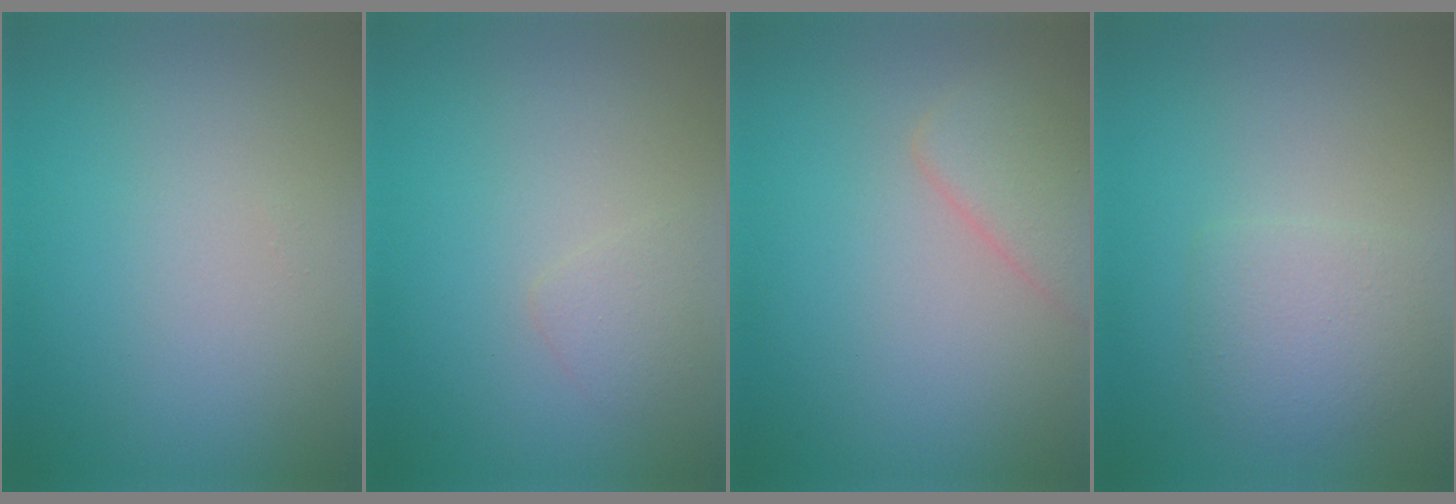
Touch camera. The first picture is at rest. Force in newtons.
{"total": 1.2, "press": 1.2, "slide": 0.1}
{"total": 2.9, "press": 2.9, "slide": 0.1}
{"total": 2.8, "press": 2.8, "slide": 0.1}